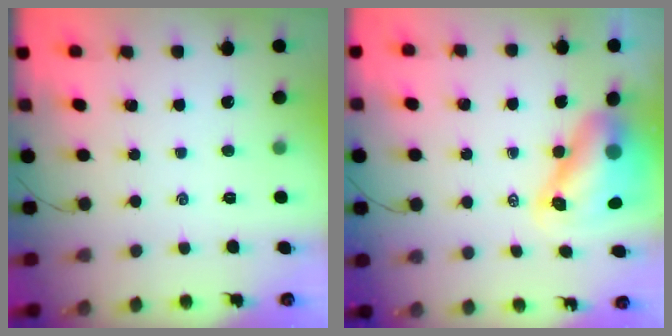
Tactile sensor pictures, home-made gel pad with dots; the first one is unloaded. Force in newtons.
{"total": 10.4, "press": 10.0, "slide": 3.1}